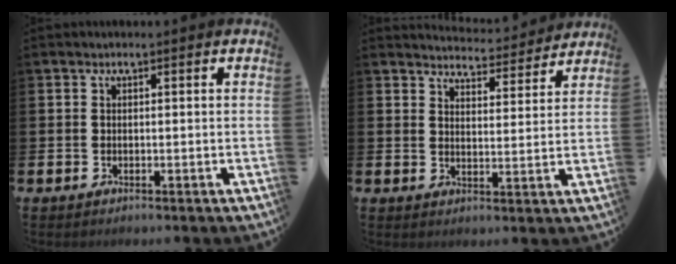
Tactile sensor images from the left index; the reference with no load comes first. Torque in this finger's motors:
{"motor_torque": [0.83, -1.25, 0.14, -0.01]}